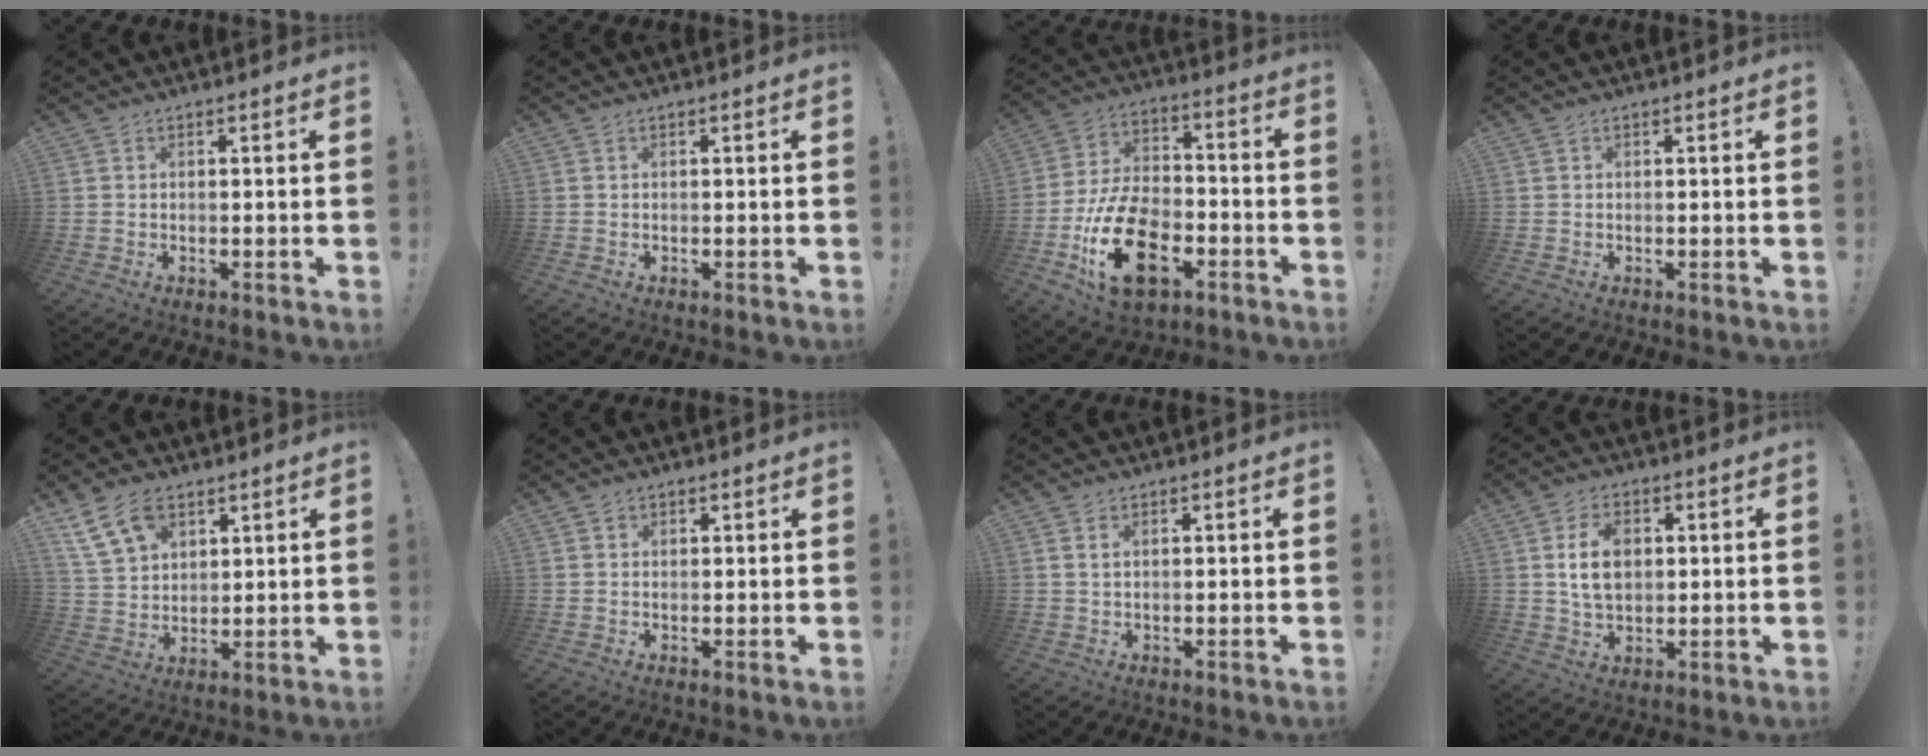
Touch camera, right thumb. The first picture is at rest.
{"total": 0.0}
{"total": 22.0, "force": [-8.7, 13.3, 15.3], "torque": [-0.278, 0.055, -0.138]}
{"total": 0.0}
{"total": 12.2, "force": [7.6, 7.7, 5.7], "torque": [-0.109, -0.032, 0.152]}
{"total": 1.1, "force": [0.7, 0.7, 0.1], "torque": [0.004, -0.003, 0.013]}
{"total": 1.4, "force": [0.7, 0.6, 1.0], "torque": [-0.020, 0.000, 0.012]}
{"total": 9.8, "force": [1.5, 6.7, 7.0], "torque": [-0.117, 0.003, 0.026]}